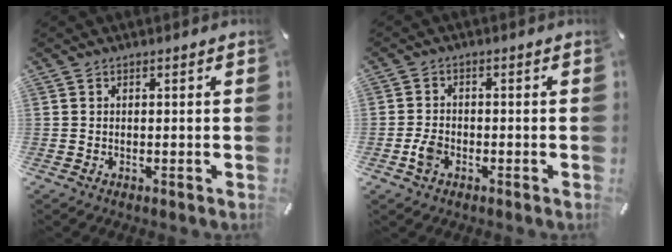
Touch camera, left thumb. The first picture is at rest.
{"total": 3.6, "force": [-1.4, 2.6, 2.0], "torque": [-0.048, 0.002, -0.028]}